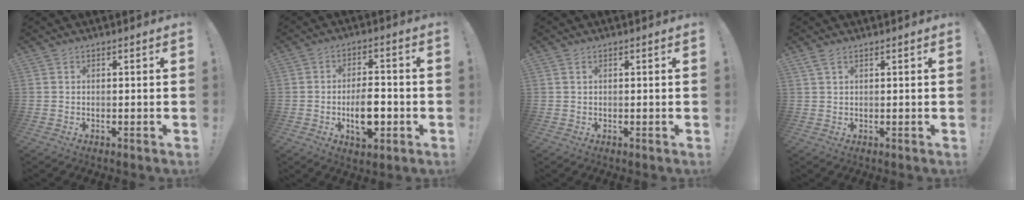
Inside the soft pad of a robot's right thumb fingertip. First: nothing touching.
{"total": 10.0, "force": [-2.8, 5.5, 7.8], "torque": [-0.122, 0.009, -0.045]}
{"total": 0.7, "force": [0.3, 0.4, 0.5], "torque": [-0.019, 0.004, 0.008]}
{"total": 2.5, "force": [1.7, 1.0, 1.6], "torque": [-0.037, 0.003, 0.032]}